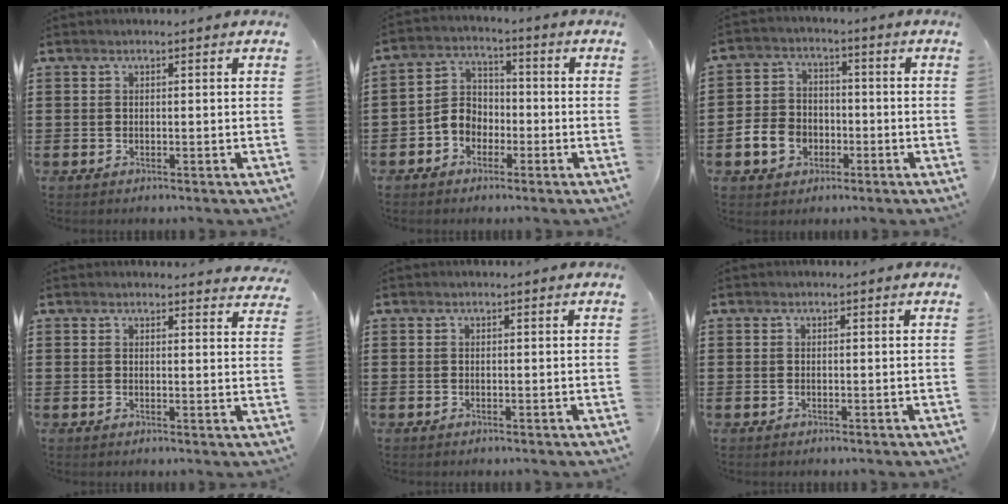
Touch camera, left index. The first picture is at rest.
{"total": 4.9, "force": [-2.7, 3.7, 1.7], "torque": [-0.055, 0.008, -0.061]}
{"total": 6.1, "force": [-2.2, 4.9, 2.8], "torque": [-0.077, 0.011, -0.046]}
{"total": 1.8, "force": [1.8, 0.2, 0.2], "torque": [-0.001, -0.005, 0.034]}
{"total": 0.0}
{"total": 0.0}